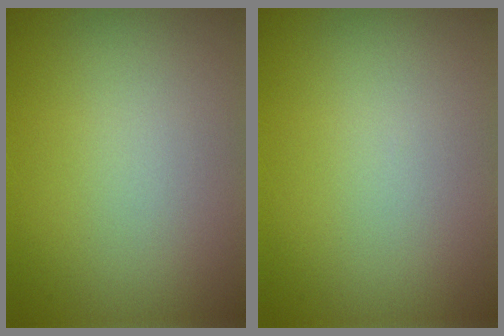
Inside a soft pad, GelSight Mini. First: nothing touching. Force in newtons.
{"total": 0.0}